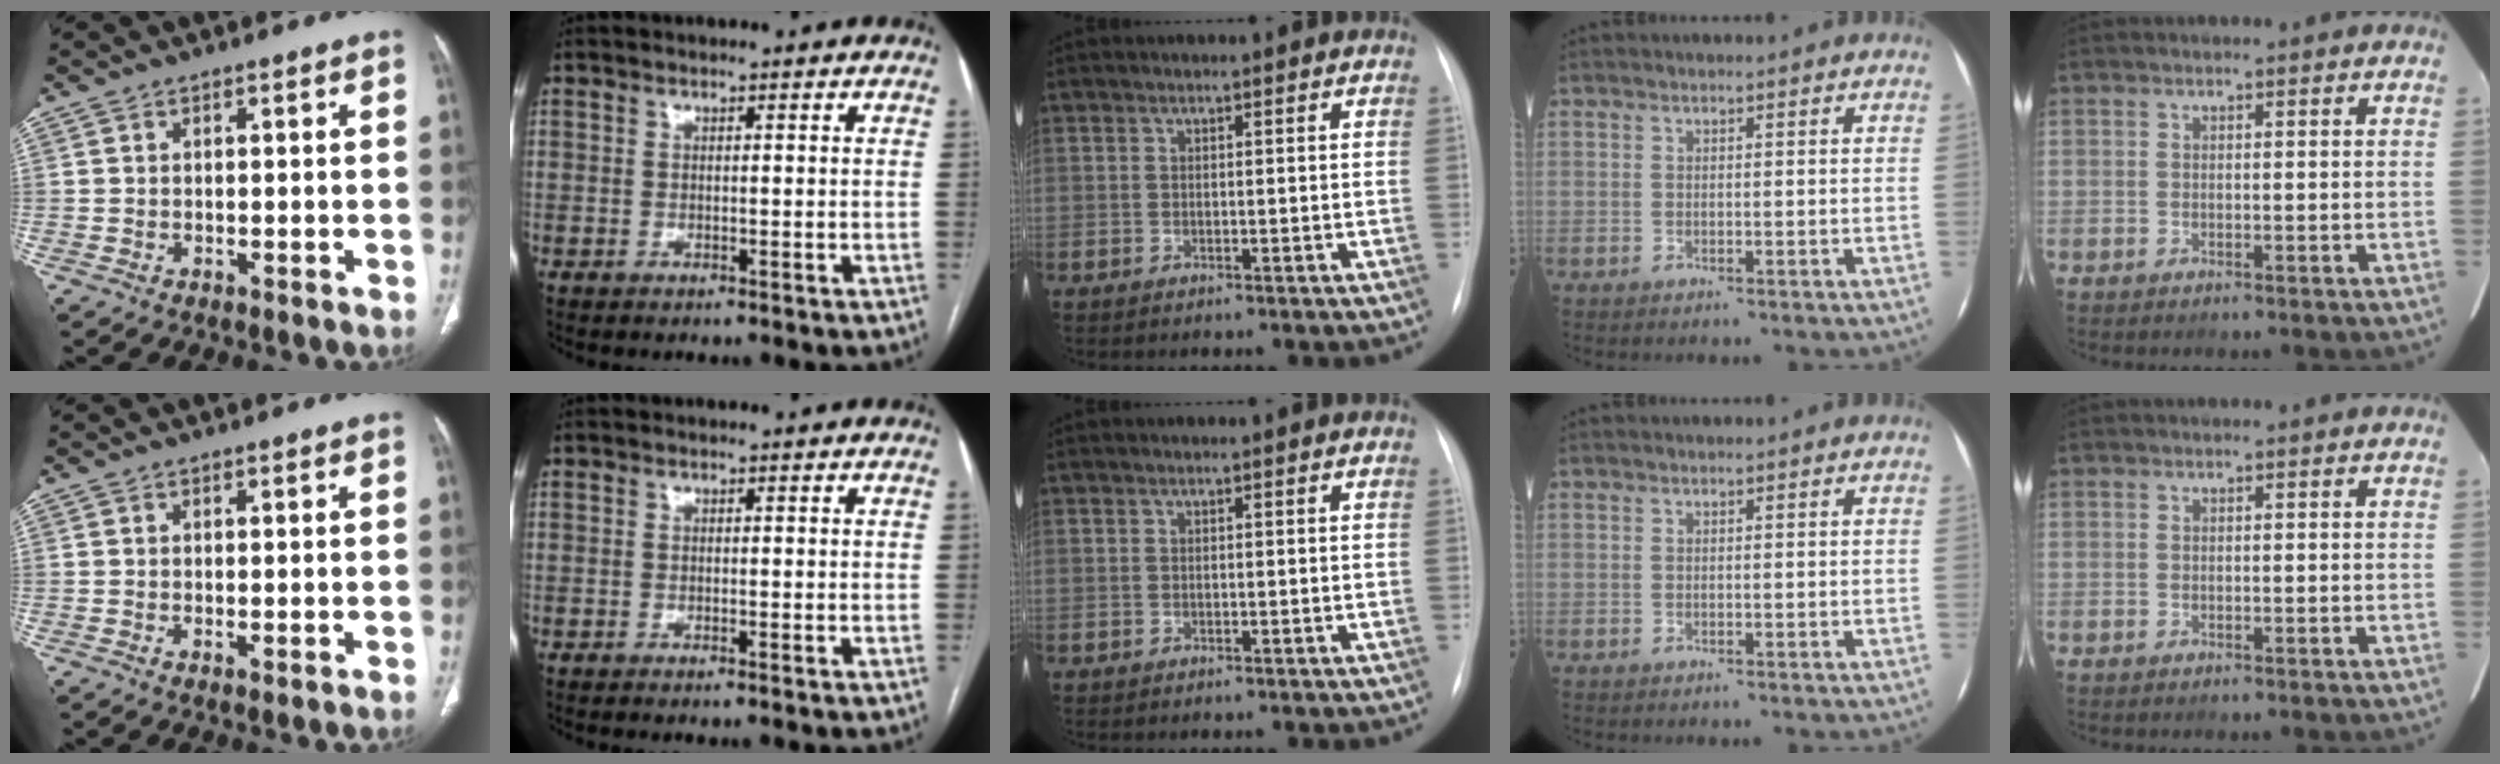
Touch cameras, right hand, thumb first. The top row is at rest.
{"thumb": {"total": 0.8, "force": [-0.2, 0.2, 0.8], "torque": [-0.018, -0.005, -0.004]}, "index": {"total": 0.7, "force": [-0.6, -0.2, 0.4], "torque": [-0.007, 0.001, -0.010]}}